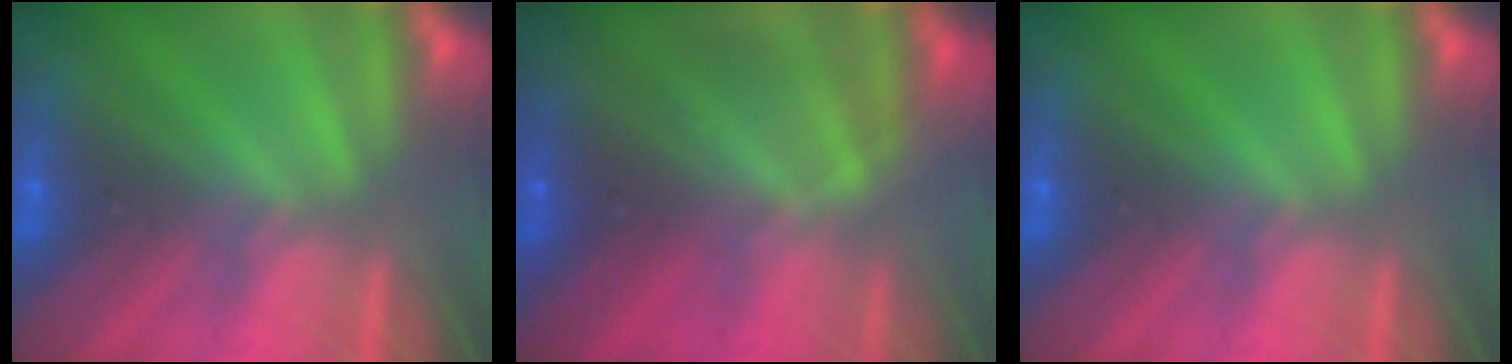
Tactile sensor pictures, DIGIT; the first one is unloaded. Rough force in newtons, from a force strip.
{"total": 1.7}
{"total": 0.0}